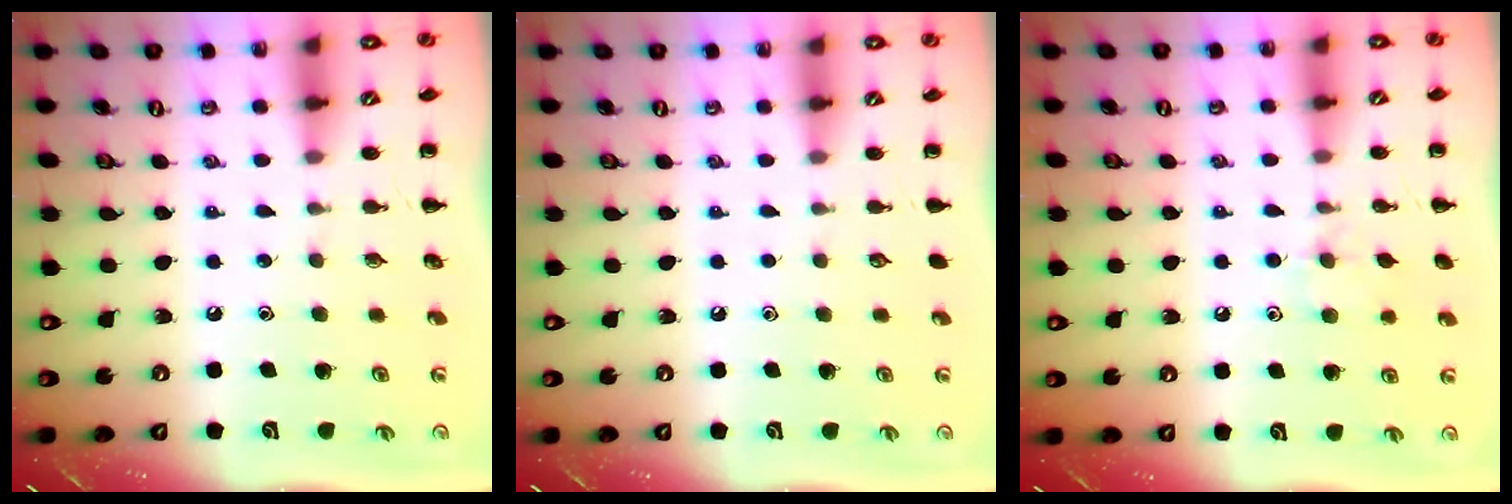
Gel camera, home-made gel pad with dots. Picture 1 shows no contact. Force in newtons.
{"total": 0.0}
{"total": 6.9, "press": 6.6, "slide": 2.0}